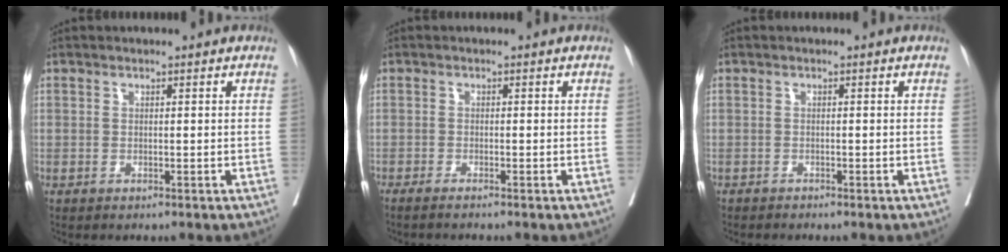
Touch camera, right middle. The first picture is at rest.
{"total": 2.7, "force": [-2.3, -0.5, 1.4], "torque": [-0.014, 0.003, -0.033]}
{"total": 0.8, "force": [-0.8, 0.1, 0.1], "torque": [-0.005, -0.001, -0.015]}